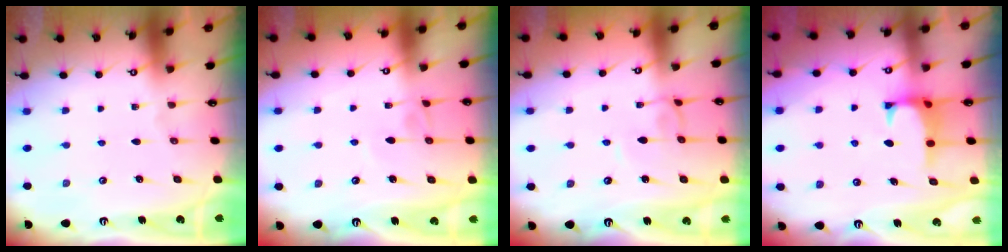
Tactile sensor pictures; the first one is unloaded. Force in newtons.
{"total": 3.5, "press": 3.5, "slide": 0.1}
{"total": 3.1, "press": 3.1, "slide": 0.1}
{"total": 0.9, "press": 0.4, "slide": 0.8}